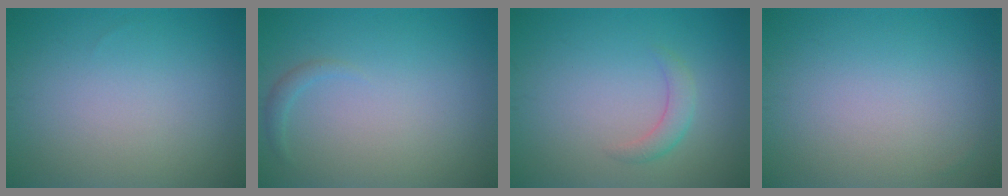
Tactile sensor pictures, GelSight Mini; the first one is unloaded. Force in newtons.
{"total": 0.8, "press": 0.8, "slide": 0.1}
{"total": 1.7, "press": 1.7, "slide": 0.1}
{"total": 0.0}